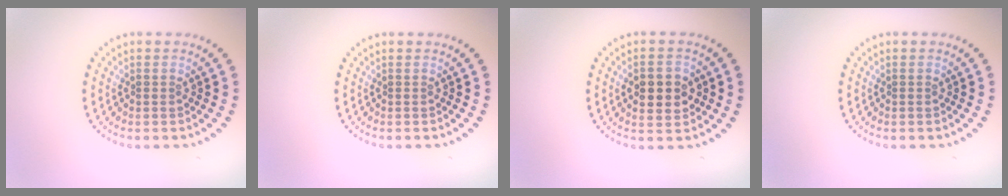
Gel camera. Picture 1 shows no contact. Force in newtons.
{"total": 0.0}
{"total": 4.5, "press": 4.5, "slide": 0.3}
{"total": 0.0}